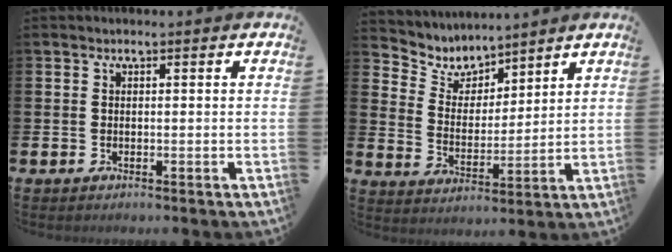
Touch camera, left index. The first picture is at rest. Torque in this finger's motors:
{"motor_torque": [-0.26, -0.11, -0.05, -0.01]}